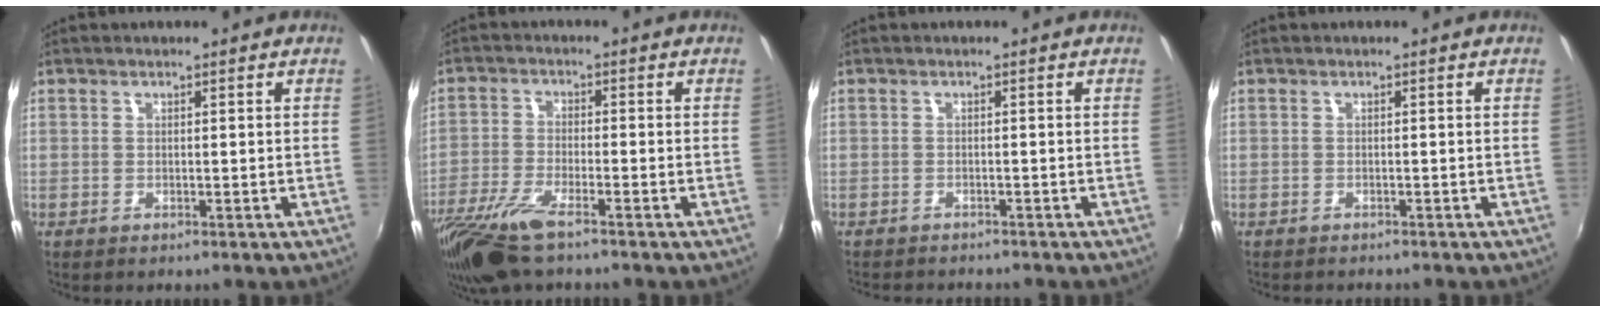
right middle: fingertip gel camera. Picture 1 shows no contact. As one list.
[{"total": 11.0, "force": [-8.1, 2.3, 7.1], "torque": [-0.164, -0.038, -0.159]}, {"total": 3.7, "force": [-3.5, 0.7, 1.1], "torque": [-0.031, -0.013, -0.053]}, {"total": 1.7, "force": [-1.6, 0.2, 0.5], "torque": [-0.015, -0.009, -0.023]}]